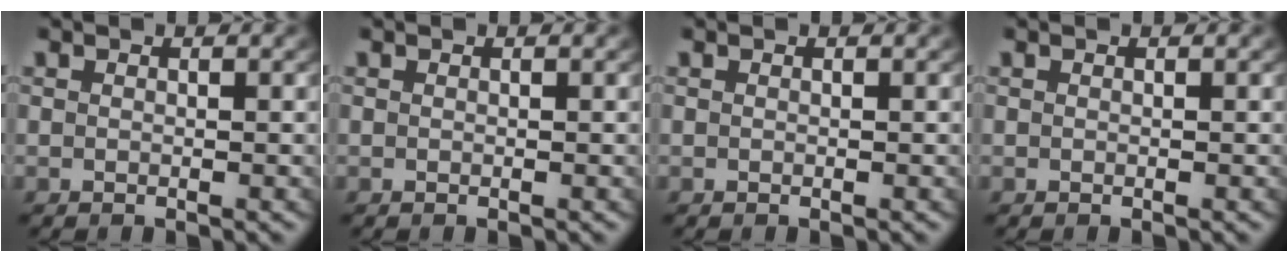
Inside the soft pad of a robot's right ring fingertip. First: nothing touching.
{"total": 0.0}
{"total": 0.0}
{"total": 0.0}